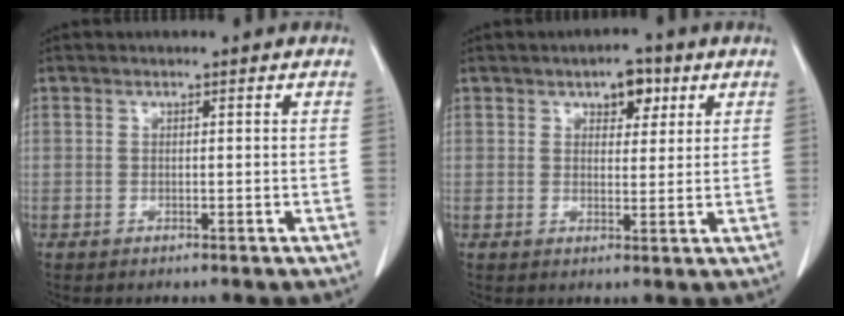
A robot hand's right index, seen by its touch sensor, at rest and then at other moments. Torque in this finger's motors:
{"motor_torque": [0.05, 0.06, 0.04, 0.02]}